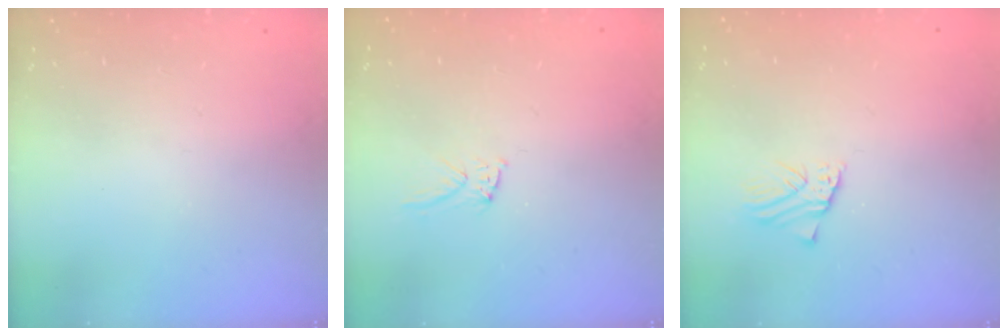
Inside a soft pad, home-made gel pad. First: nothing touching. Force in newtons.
{"total": 6.2, "press": 6.2, "slide": 0.4}
{"total": 1.4, "press": 1.4, "slide": 0.0}